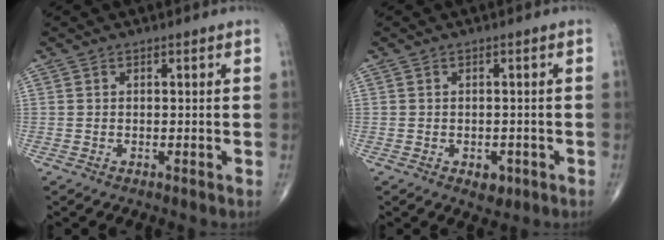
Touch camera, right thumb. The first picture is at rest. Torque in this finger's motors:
{"motor_torque": [2.43, 2.25, 0.31, -0.50, 0.05]}